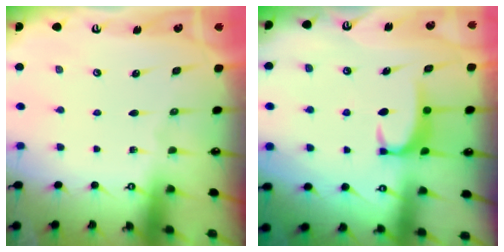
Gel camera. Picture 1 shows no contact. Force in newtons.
{"total": 2.6, "press": 2.6, "slide": 0.4}